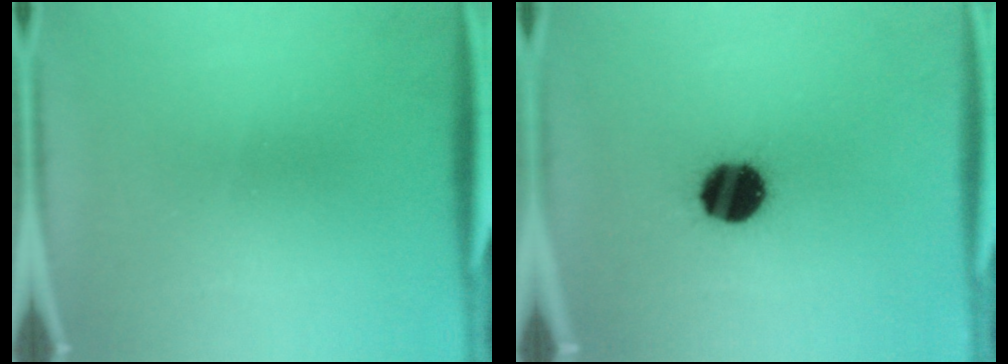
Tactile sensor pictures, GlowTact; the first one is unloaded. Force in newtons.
{"total": 13.6}